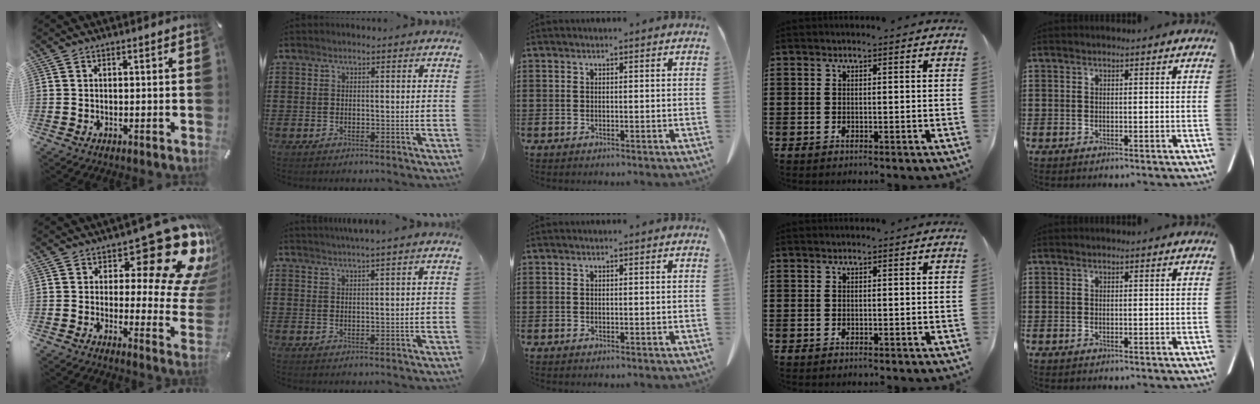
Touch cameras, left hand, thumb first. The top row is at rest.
{"thumb": {"total": 22.4, "force": [12.1, 9.1, 16.4], "torque": [-0.199, -0.084, 0.195]}, "index": {"total": 1.7, "force": [1.5, -0.6, 0.6], "torque": [-0.011, -0.001, 0.028]}}